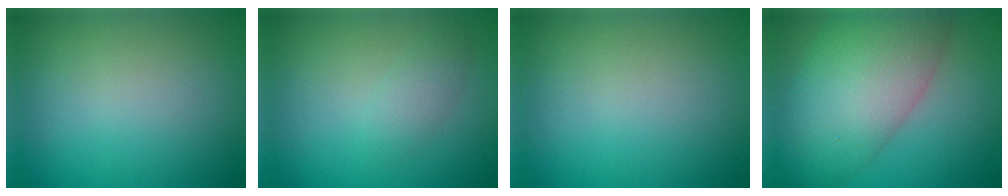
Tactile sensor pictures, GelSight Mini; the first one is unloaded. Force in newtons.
{"total": 1.6, "press": 1.6, "slide": 0.1}
{"total": 0.0}
{"total": 10.1, "press": 10.0, "slide": 0.5}